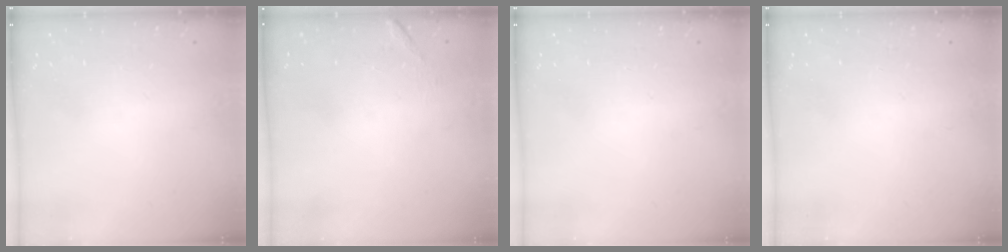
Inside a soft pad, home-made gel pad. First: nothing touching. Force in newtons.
{"total": 6.2, "press": 6.2, "slide": 0.2}
{"total": 0.0}
{"total": 0.0}